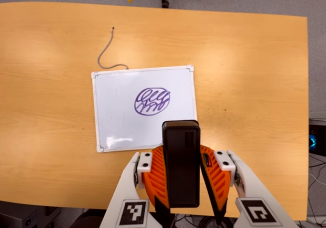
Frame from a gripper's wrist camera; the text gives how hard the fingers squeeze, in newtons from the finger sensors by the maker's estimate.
{"total": 7.5, "left": 6.4, "right": 8.5}